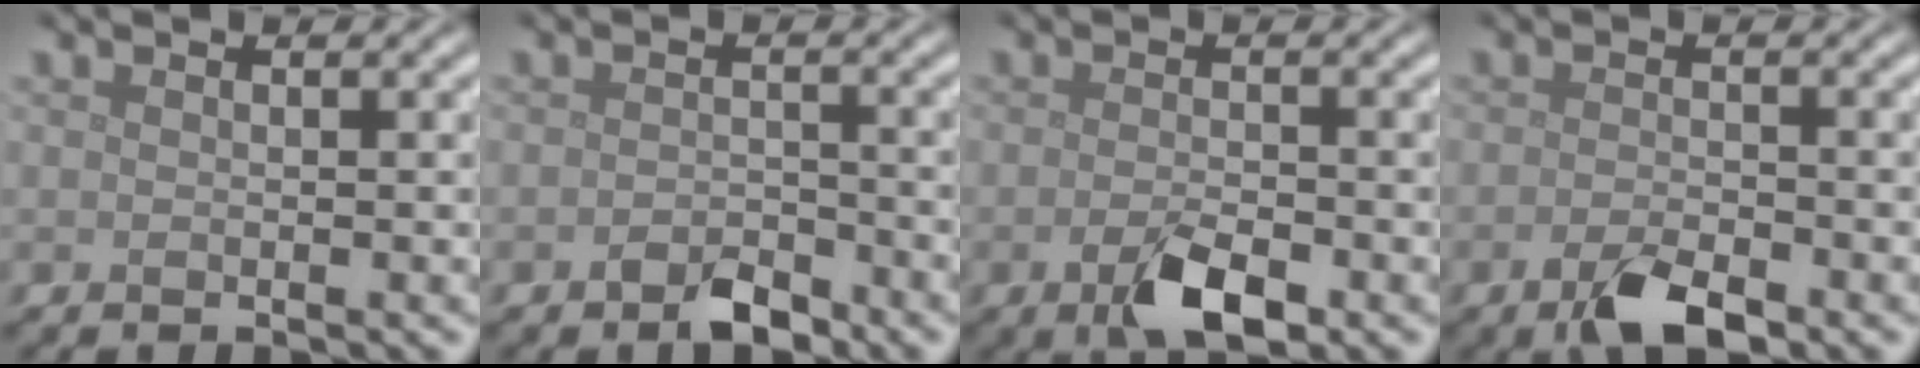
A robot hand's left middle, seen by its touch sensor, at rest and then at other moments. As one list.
[{"total": 2.6, "force": [-1.8, 1.2, 1.4], "torque": [-0.023, 0.003, -0.035]}, {"total": 3.6, "force": [-1.7, 1.5, 2.8], "torque": [-0.053, -0.007, -0.030]}, {"total": 3.5, "force": [-2.1, 1.3, 2.5], "torque": [-0.050, -0.005, -0.041]}]